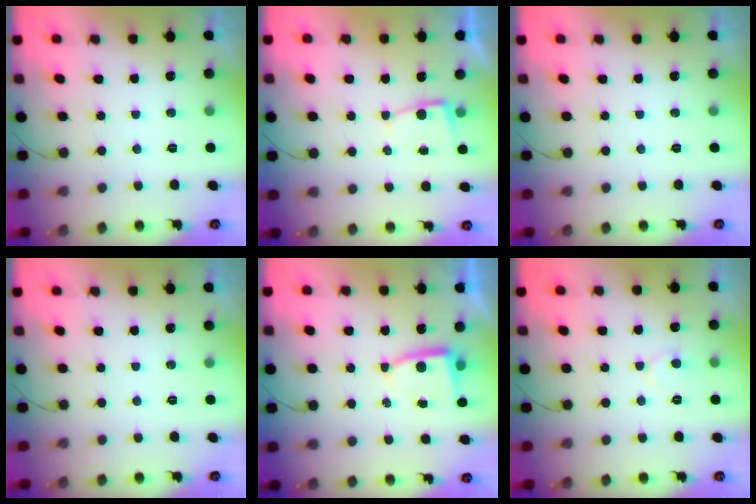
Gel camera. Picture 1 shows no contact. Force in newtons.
{"total": 2.4, "press": 2.4, "slide": 0.3}
{"total": 0.0}
{"total": 0.0}
{"total": 3.5, "press": 3.5, "slide": 0.5}
{"total": 5.6, "press": 5.6, "slide": 0.6}